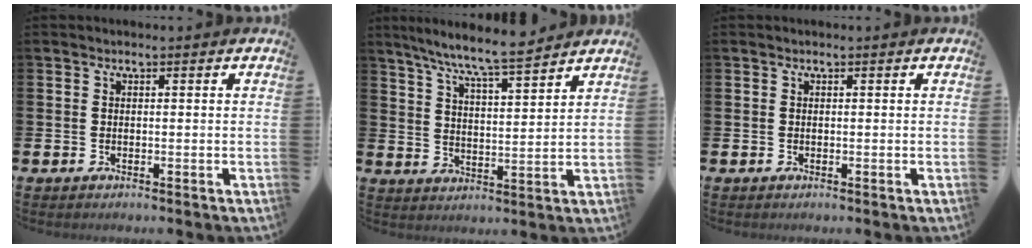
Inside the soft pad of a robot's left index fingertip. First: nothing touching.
{"total": 8.0, "force": [7.5, 0.0, 2.8], "torque": [-0.083, -0.041, 0.134]}
{"total": 0.0}